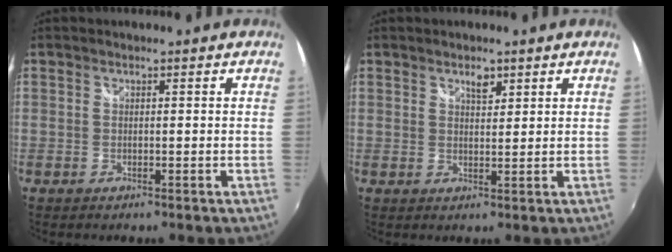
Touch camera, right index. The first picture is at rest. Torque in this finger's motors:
{"motor_torque": [0.01, 0.00, 0.00, 0.00]}